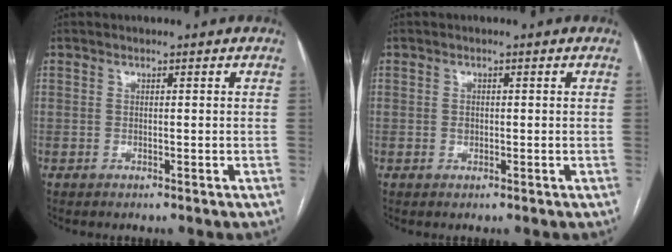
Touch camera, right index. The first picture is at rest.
{"total": 0.9, "force": [-0.1, 0.7, 0.5], "torque": [-0.009, 0.001, -0.001]}